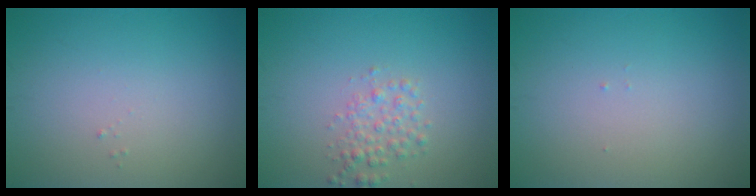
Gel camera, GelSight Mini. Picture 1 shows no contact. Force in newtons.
{"total": 2.1, "press": 2.1, "slide": 0.0}
{"total": 0.0}